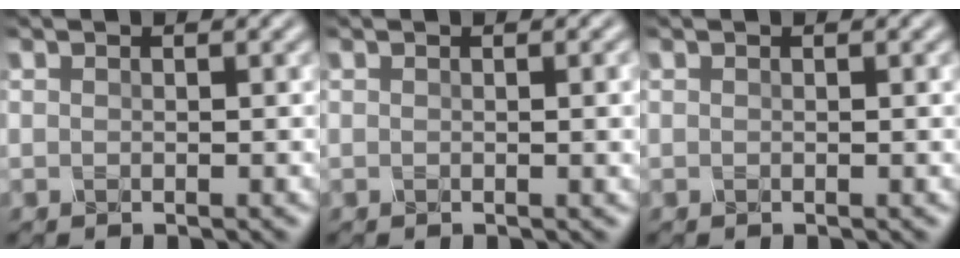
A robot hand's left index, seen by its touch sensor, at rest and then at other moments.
{"total": 2.7, "force": [0.5, 1.3, 2.4], "torque": [-0.006, 0.017, -0.005]}
{"total": 0.5, "force": [0.1, 0.2, 0.4], "torque": [0.001, -0.003, -0.001]}